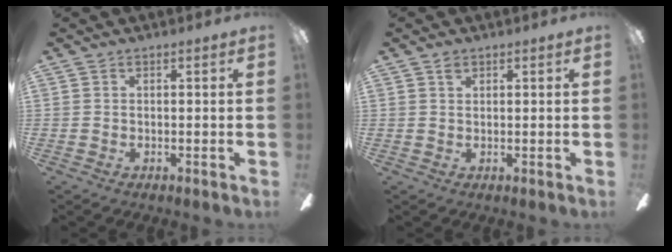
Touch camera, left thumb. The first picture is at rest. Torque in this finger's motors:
{"motor_torque": [0.23, -0.19, 0.52, -0.14, 0.00]}